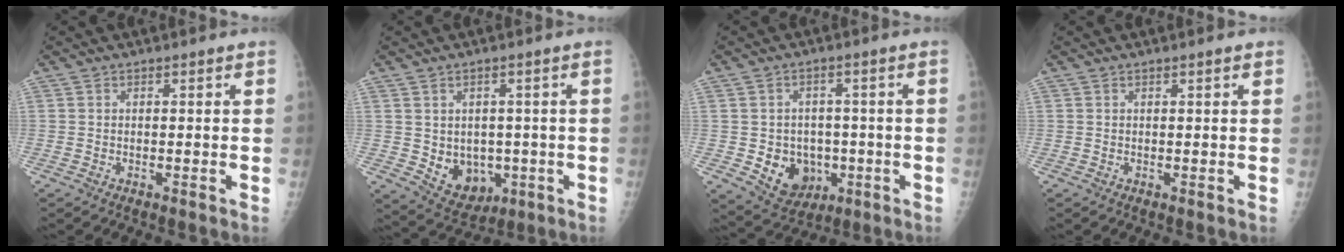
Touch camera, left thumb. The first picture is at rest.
{"total": 8.2, "force": [-1.3, 6.5, 4.9], "torque": [-0.045, -0.002, 0.003]}
{"total": 9.1, "force": [-2.0, 7.6, 4.6], "torque": [-0.037, 0.007, -0.015]}
{"total": 0.6, "force": [0.4, 0.0, 0.5], "torque": [-0.009, 0.001, 0.004]}